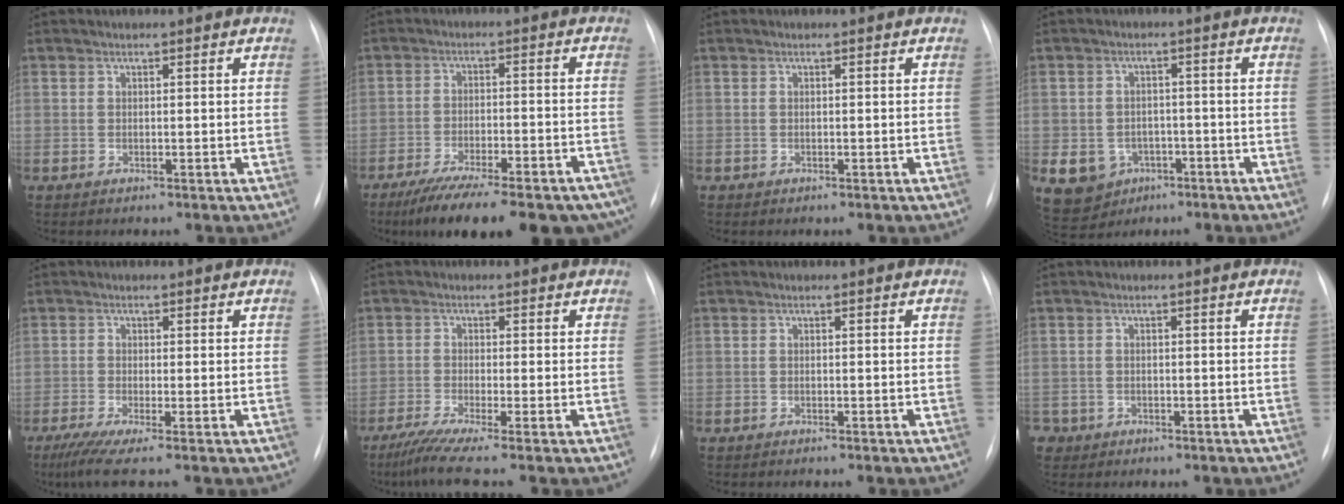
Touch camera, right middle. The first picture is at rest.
{"total": 22.9, "force": [-17.7, 5.8, 13.3], "torque": [-0.154, -0.011, -0.239]}
{"total": 0.0}
{"total": 8.8, "force": [-3.8, 7.5, 2.7], "torque": [-0.061, 0.007, -0.044]}
{"total": 4.5, "force": [-3.0, -0.1, 3.4], "torque": [-0.065, -0.016, -0.059]}
{"total": 5.5, "force": [-4.1, -1.0, 3.6], "torque": [-0.068, -0.022, -0.078]}
{"total": 0.6, "force": [-0.5, 0.0, 0.3], "torque": [-0.006, -0.001, -0.008]}
{"total": 2.6, "force": [-1.6, 2.0, -0.1], "torque": [0.000, 0.007, -0.029]}